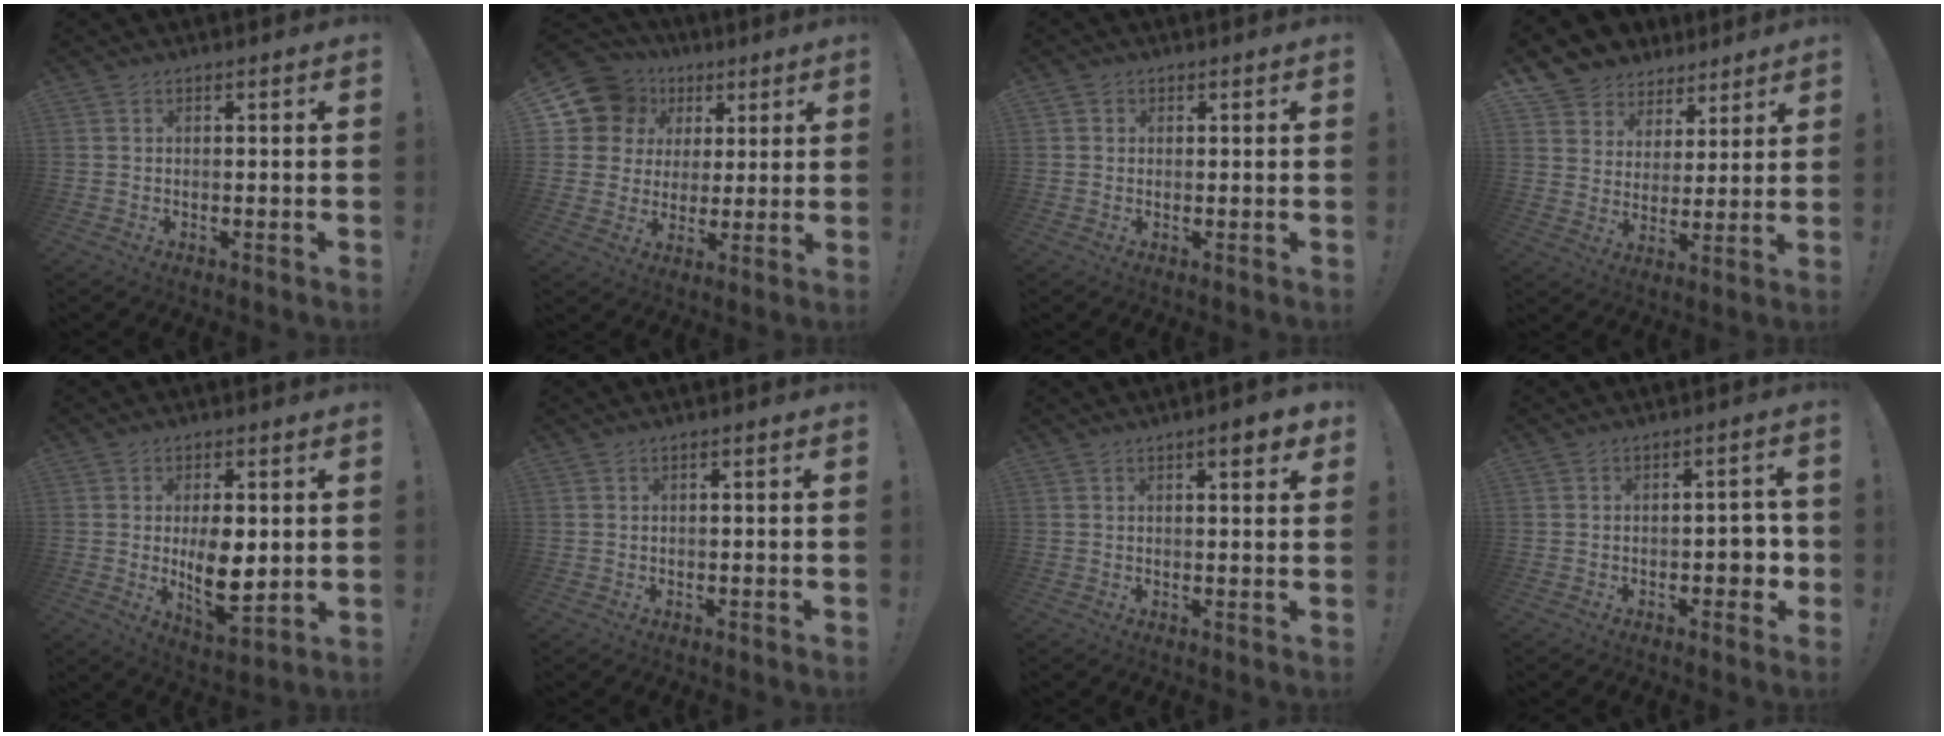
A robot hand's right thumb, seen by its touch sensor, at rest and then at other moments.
{"total": 13.2, "force": [6.1, 10.9, 4.2], "torque": [-0.070, -0.030, 0.130]}
{"total": 1.4, "force": [0.6, 1.3, 0.1], "torque": [0.005, -0.002, 0.009]}
{"total": 8.0, "force": [5.0, 6.3, 0.8], "torque": [-0.009, -0.046, 0.102]}
{"total": 11.1, "force": [0.4, 5.2, 9.8], "torque": [-0.153, -0.020, 0.008]}
{"total": 0.9, "force": [-0.1, -0.1, 0.9], "torque": [-0.016, -0.001, -0.002]}
{"total": 5.1, "force": [2.6, 1.2, 4.2], "torque": [-0.051, -0.012, 0.036]}
{"total": 5.2, "force": [-1.3, 3.4, 3.7], "torque": [-0.036, 0.009, -0.022]}